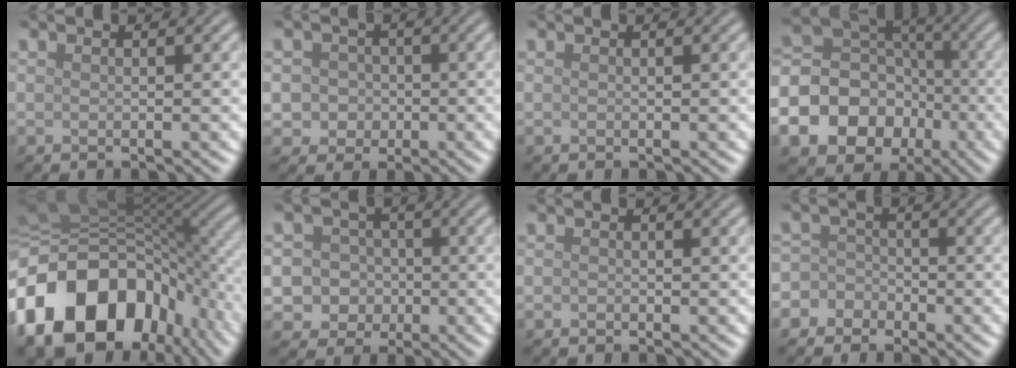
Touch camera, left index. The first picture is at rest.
{"total": 3.8, "force": [-0.4, 3.6, 1.1], "torque": [0.007, 0.017, -0.022]}
{"total": 0.0}
{"total": 16.5, "force": [-6.2, 14.2, 5.5], "torque": [-0.148, -0.028, -0.113]}
{"total": 19.3, "force": [-6.1, 13.6, 12.2], "torque": [-0.270, -0.022, -0.107]}
{"total": 7.1, "force": [-1.4, 6.7, 1.7], "torque": [-0.013, 0.008, -0.059]}
{"total": 0.0}
{"total": 4.0, "force": [-2.2, 3.4, 0.4], "torque": [0.027, 0.009, -0.060]}